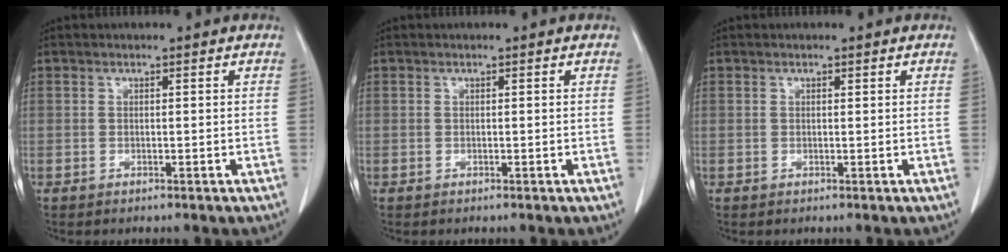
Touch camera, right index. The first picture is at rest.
{"total": 0.0}
{"total": 0.0}